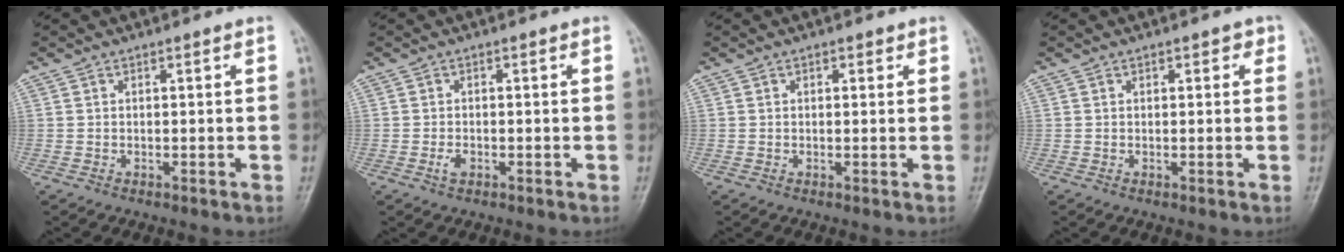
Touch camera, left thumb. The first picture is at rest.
{"total": 1.5, "force": [-0.8, 0.9, 1.0], "torque": [-0.020, 0.001, -0.016]}
{"total": 1.2, "force": [0.7, 0.8, 0.6], "torque": [0.001, -0.001, 0.005]}
{"total": 1.9, "force": [0.8, 1.1, 1.3], "torque": [-0.002, 0.002, 0.007]}